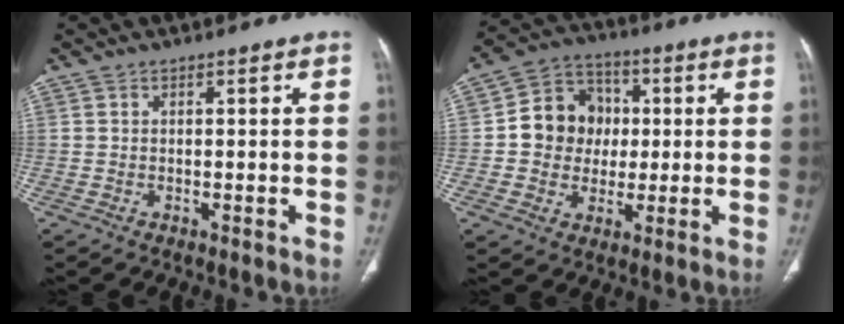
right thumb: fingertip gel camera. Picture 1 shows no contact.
{"total": 11.6, "force": [0.5, 10.4, 5.1], "torque": [-0.042, 0.018, 0.002]}